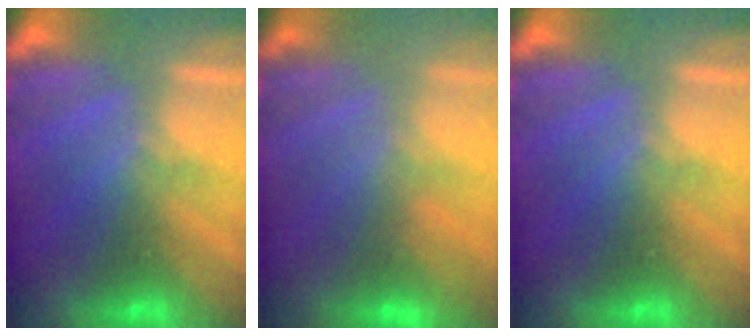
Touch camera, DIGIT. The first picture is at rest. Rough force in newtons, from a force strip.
{"total": 2.9}
{"total": 0.0}